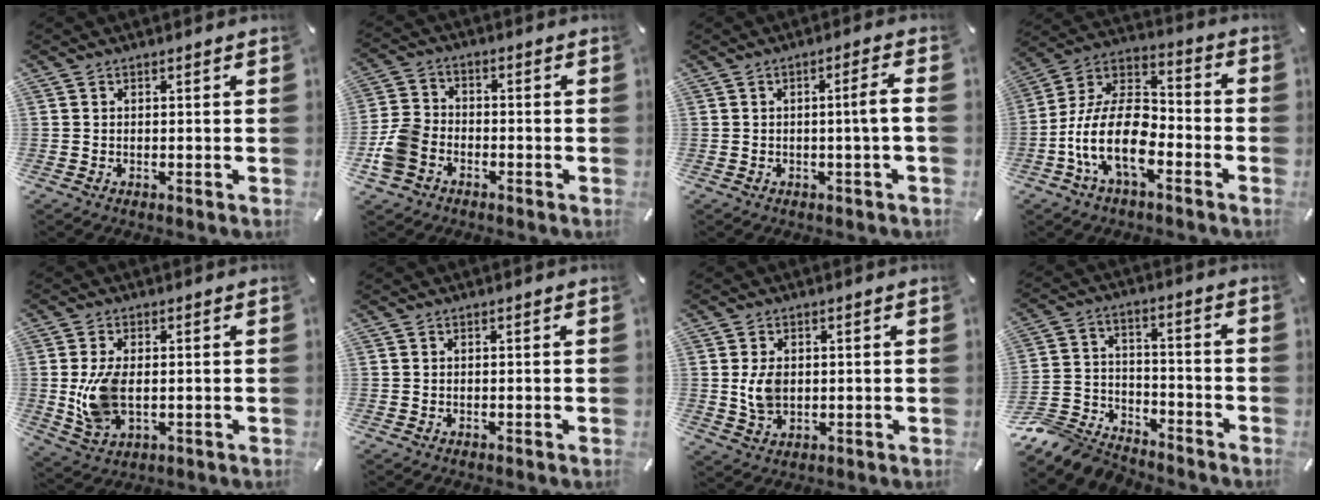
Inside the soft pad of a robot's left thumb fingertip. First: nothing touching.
{"total": 8.6, "force": [-3.8, 6.5, 4.2], "torque": [-0.096, 0.023, -0.070]}
{"total": 5.2, "force": [-0.1, 0.0, 5.2], "torque": [-0.093, -0.003, -0.007]}
{"total": 16.6, "force": [-7.1, 8.9, 12.0], "torque": [-0.259, 0.028, -0.128]}
{"total": 9.2, "force": [0.3, 5.2, 7.6], "torque": [-0.159, -0.012, 0.002]}
{"total": 0.0}
{"total": 6.1, "force": [0.7, 4.2, 4.3], "torque": [-0.097, -0.005, 0.010]}
{"total": 10.5, "force": [-8.8, 5.2, 2.3], "torque": [-0.046, 0.046, -0.170]}